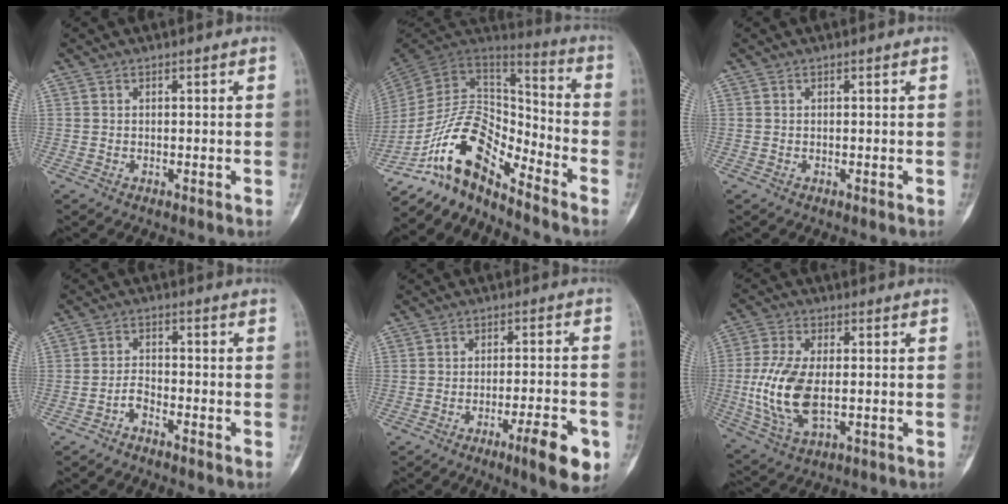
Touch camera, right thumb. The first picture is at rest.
{"total": 15.2, "force": [-11.3, 6.0, 8.3], "torque": [-0.134, 0.105, -0.215]}
{"total": 0.0}
{"total": 2.5, "force": [-2.1, 0.8, 1.1], "torque": [-0.023, 0.021, -0.042]}
{"total": 9.5, "force": [-4.5, 1.8, 8.2], "torque": [-0.113, 0.014, -0.059]}
{"total": 12.9, "force": [-1.2, 6.6, 11.1], "torque": [-0.239, -0.007, -0.017]}